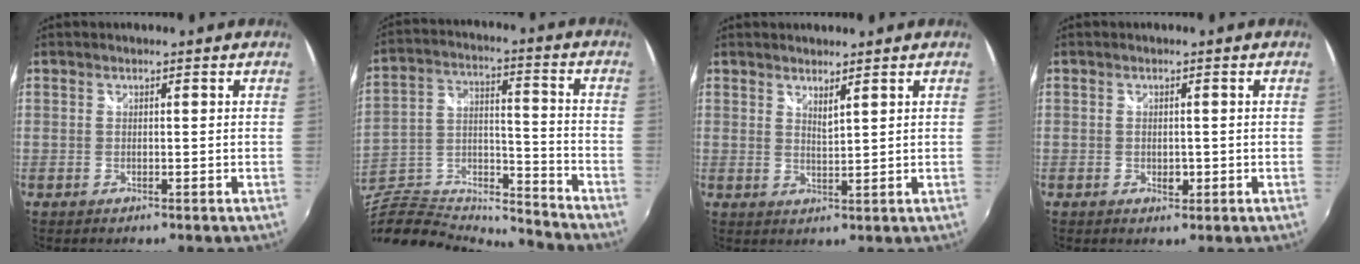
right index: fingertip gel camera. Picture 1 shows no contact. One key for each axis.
{"total": 16.8, "fx": -15.0, "fy": 4.6, "fz": 6.0, "tx": -0.139, "ty": 0.018, "tz": -0.273}
{"total": 2.2, "fx": 1.9, "fy": 0.2, "fz": 1.2, "tx": -0.021, "ty": -0.002, "tz": 0.031}
{"total": 1.5, "fx": -0.3, "fy": 1.2, "fz": 0.9, "tx": -0.014, "ty": -0.002, "tz": -0.005}